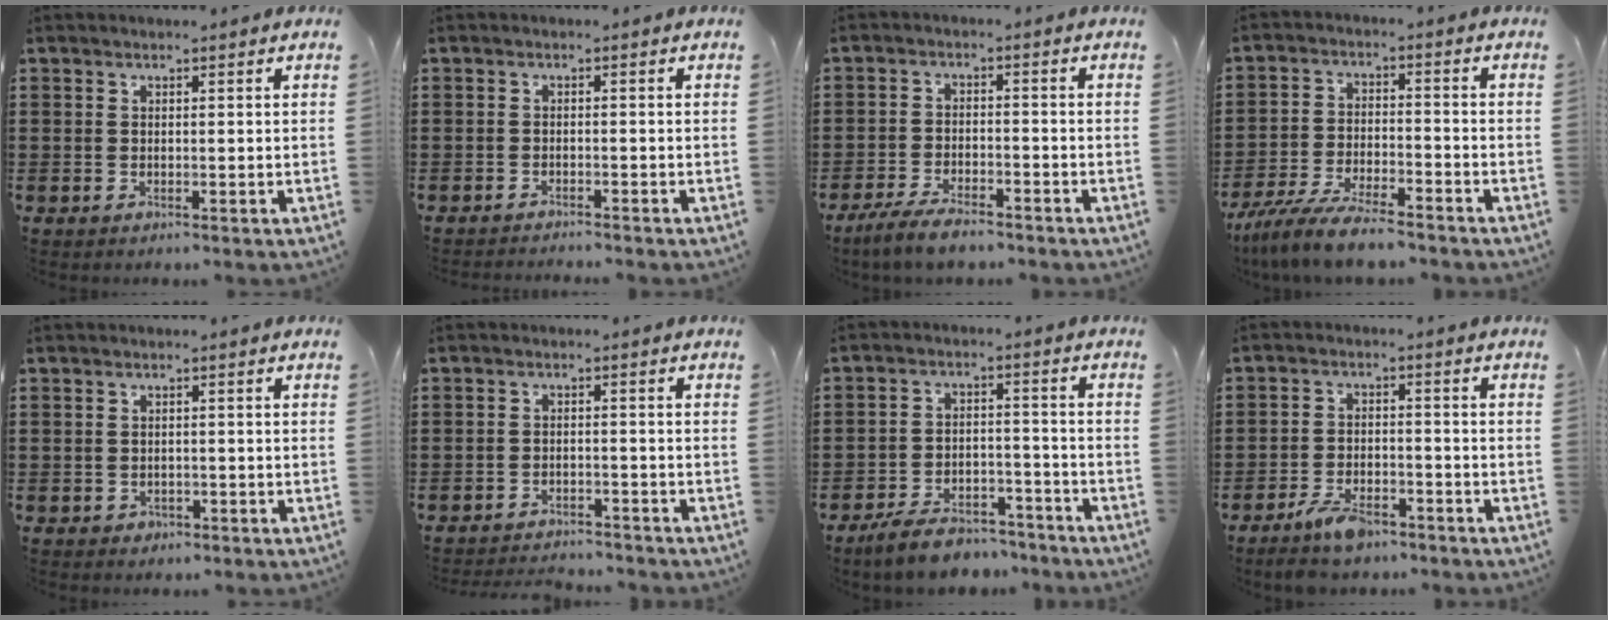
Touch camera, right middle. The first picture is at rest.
{"total": 1.2, "force": [-1.2, -0.1, 0.1], "torque": [-0.004, 0.001, -0.025]}
{"total": 4.8, "force": [-4.2, 0.9, 2.2], "torque": [-0.048, -0.001, -0.083]}
{"total": 7.3, "force": [-6.6, 0.6, 3.1], "torque": [-0.070, -0.003, -0.128]}
{"total": 0.7, "force": [-0.5, 0.5, 0.1], "torque": [-0.005, 0.002, -0.011]}
{"total": 2.7, "force": [-2.7, 0.2, 0.0], "torque": [-0.007, -0.002, -0.058]}
{"total": 6.6, "force": [-6.1, 1.6, 1.9], "torque": [-0.036, 0.013, -0.119]}
{"total": 5.2, "force": [-4.1, 1.7, 2.6], "torque": [-0.055, 0.005, -0.080]}